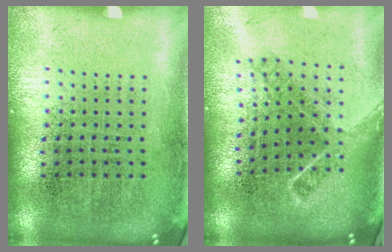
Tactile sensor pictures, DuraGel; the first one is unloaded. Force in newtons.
{"total": 1.7, "press": 1.2, "slide": 1.1}